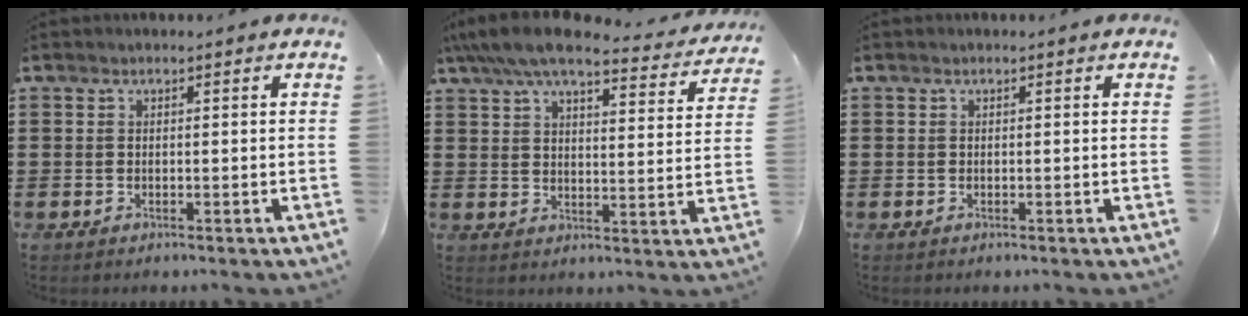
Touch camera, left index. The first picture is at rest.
{"total": 7.7, "force": [6.6, 1.0, 3.9], "torque": [-0.098, -0.029, 0.114]}
{"total": 0.0}